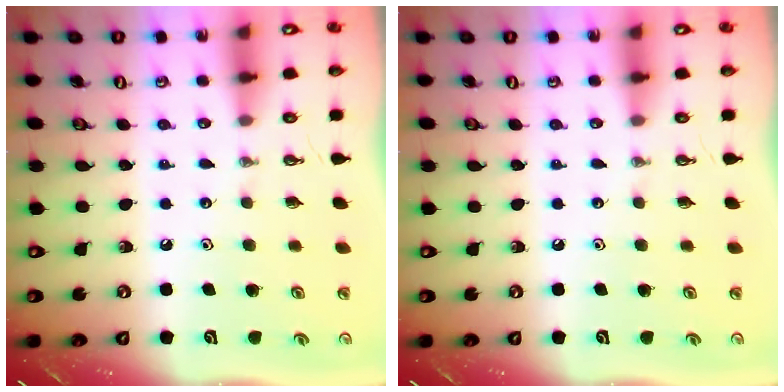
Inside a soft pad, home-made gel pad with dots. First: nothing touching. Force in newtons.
{"total": 0.0}